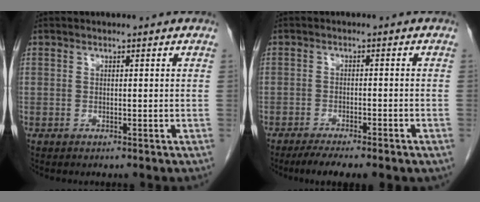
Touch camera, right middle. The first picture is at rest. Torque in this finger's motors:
{"motor_torque": [1.08, -1.05, 0.09, 0.04]}